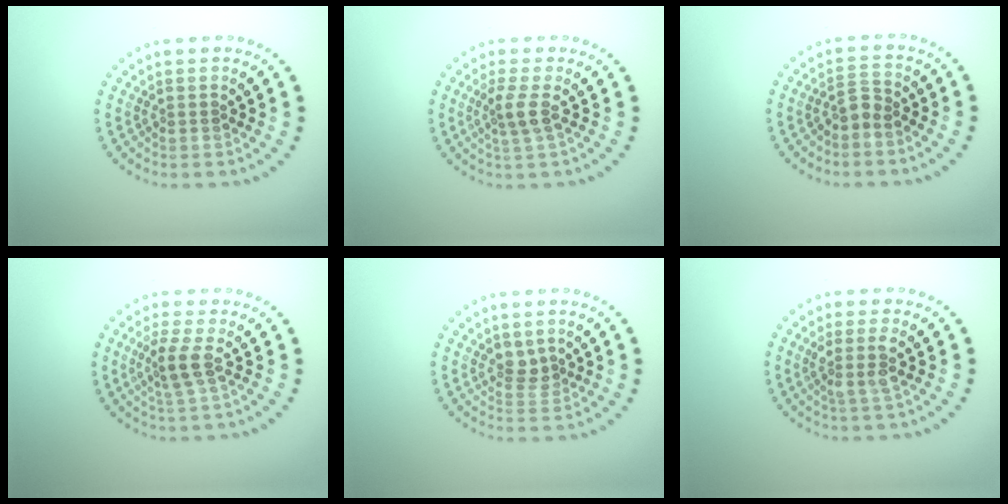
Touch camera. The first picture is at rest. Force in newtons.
{"total": 2.1, "press": 1.6, "slide": 1.3}
{"total": 1.8, "press": 1.4, "slide": 1.2}
{"total": 2.3, "press": 1.9, "slide": 1.3}
{"total": 1.7, "press": 1.3, "slide": 1.1}
{"total": 2.1, "press": 1.7, "slide": 1.3}